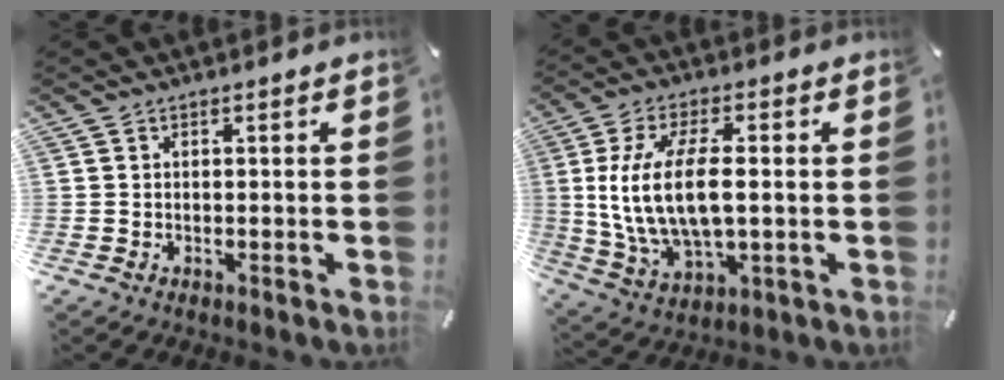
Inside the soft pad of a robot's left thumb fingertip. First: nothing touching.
{"total": 15.2, "force": [1.1, 7.4, 13.2], "torque": [-0.292, -0.009, 0.017]}